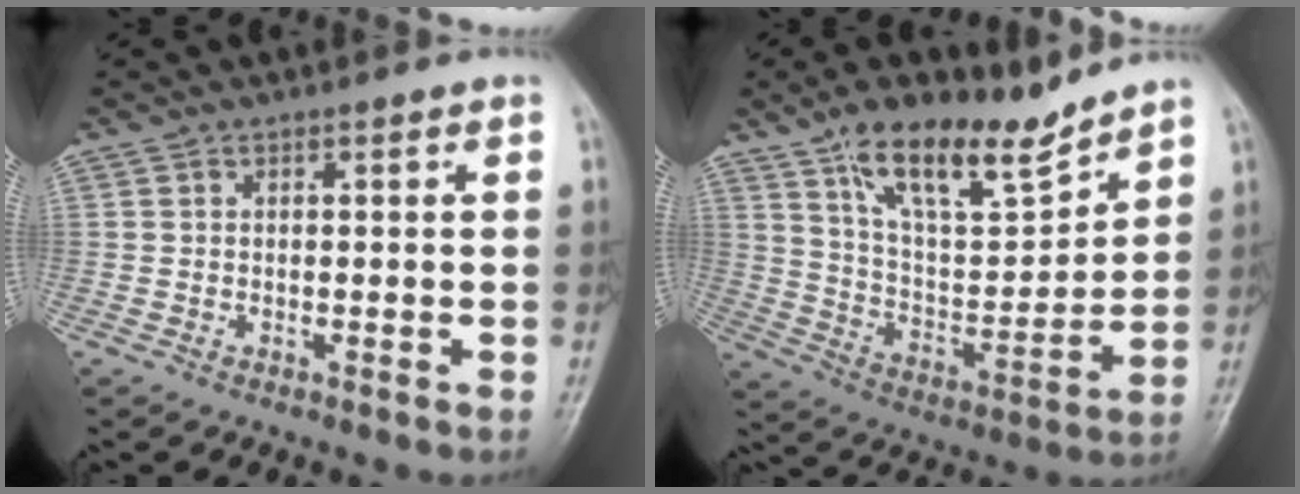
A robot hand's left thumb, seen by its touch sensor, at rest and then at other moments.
{"total": 15.6, "force": [11.5, 5.2, 9.2], "torque": [-0.127, -0.067, 0.212]}